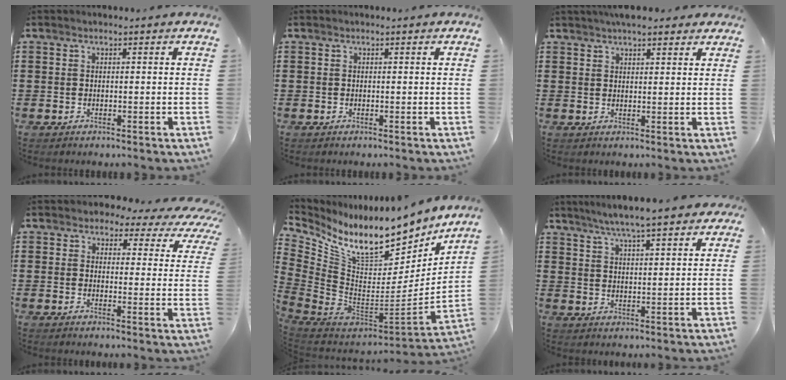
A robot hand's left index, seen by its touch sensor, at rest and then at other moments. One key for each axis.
{"total": 0.0}
{"total": 3.5, "fx": 3.0, "fy": 1.1, "fz": 1.6, "tx": -0.037, "ty": 0.003, "tz": 0.056}
{"total": 3.5, "fx": 3.1, "fy": 1.2, "fz": 1.2, "tx": -0.036, "ty": -0.017, "tz": 0.049}
{"total": 13.1, "fx": 10.2, "fy": 3.8, "fz": 7.4, "tx": -0.149, "ty": -0.094, "tz": 0.174}
{"total": 5.7, "fx": 5.0, "fy": 0.2, "fz": 2.9, "tx": -0.070, "ty": -0.013, "tz": 0.086}